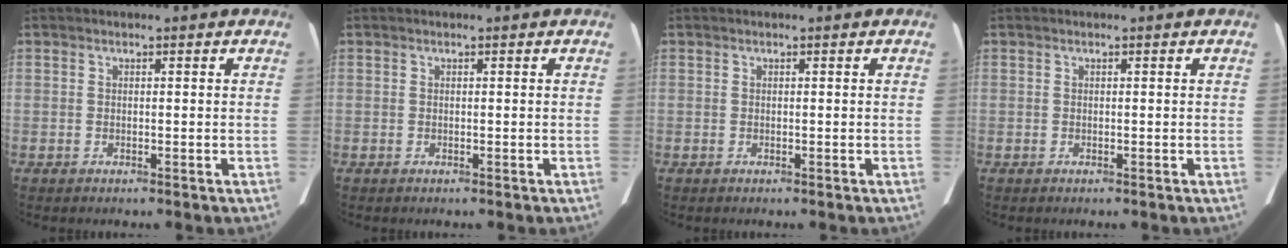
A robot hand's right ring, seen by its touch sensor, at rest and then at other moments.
{"total": 0.0}
{"total": 0.0}
{"total": 0.0}